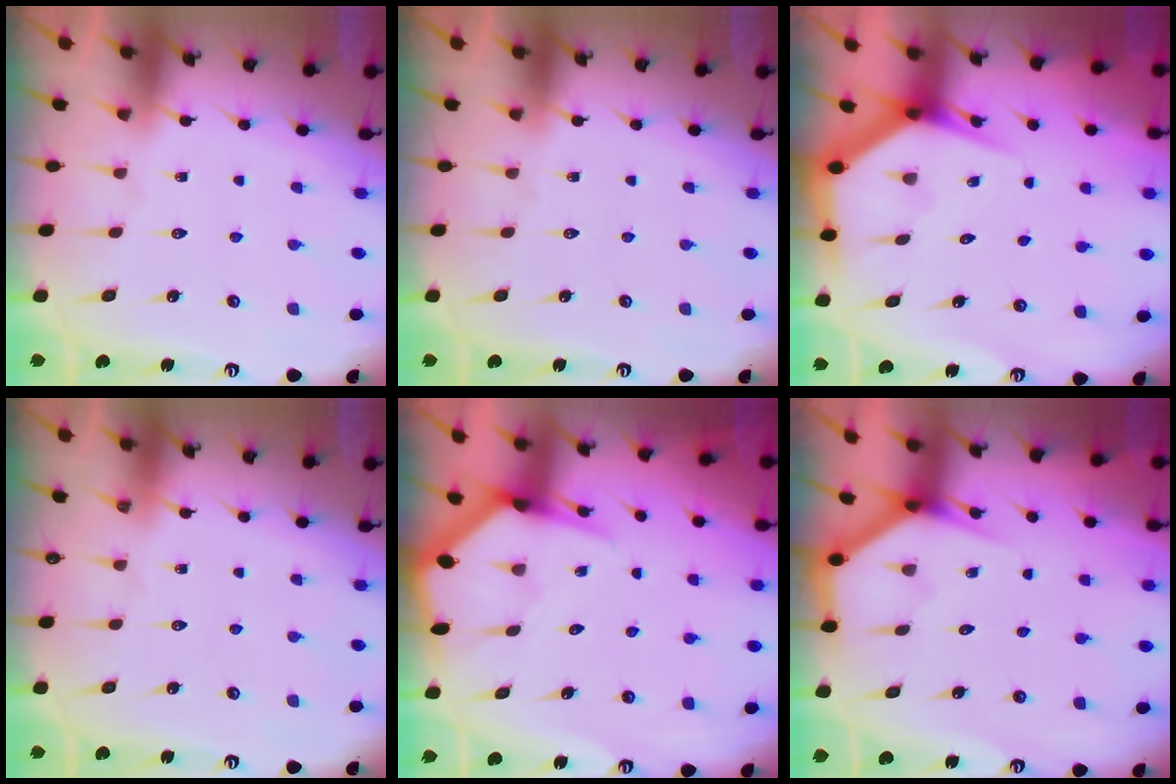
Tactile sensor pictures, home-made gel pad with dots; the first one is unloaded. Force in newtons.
{"total": 0.0}
{"total": 4.8, "press": 4.8, "slide": 0.2}
{"total": 0.0}
{"total": 5.1, "press": 5.1, "slide": 0.6}
{"total": 3.4, "press": 3.4, "slide": 0.2}